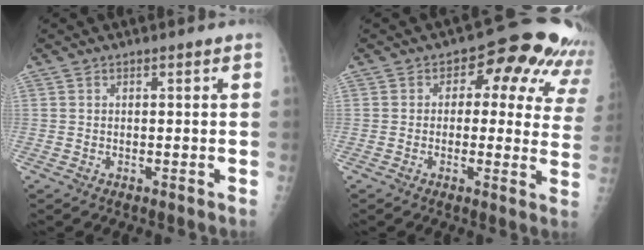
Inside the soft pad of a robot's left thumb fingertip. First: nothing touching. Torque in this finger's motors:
{"motor_torque": [0.09, 0.26, -0.01, -0.24, 0.09]}